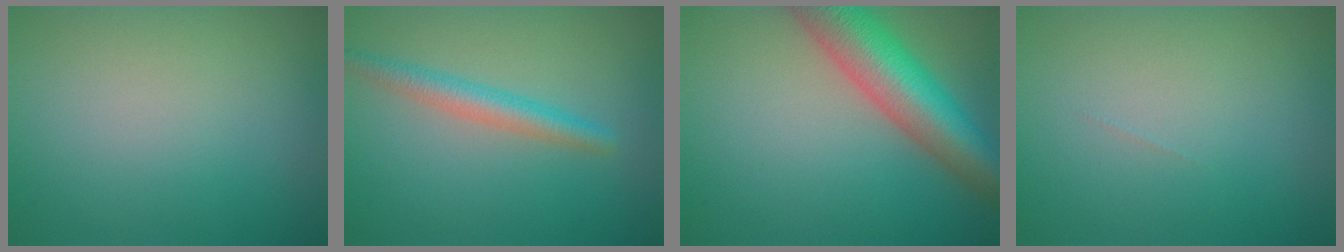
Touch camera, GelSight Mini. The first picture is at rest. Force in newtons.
{"total": 2.8, "press": 2.8, "slide": 0.1}
{"total": 9.2, "press": 9.2, "slide": 0.4}
{"total": 0.0}